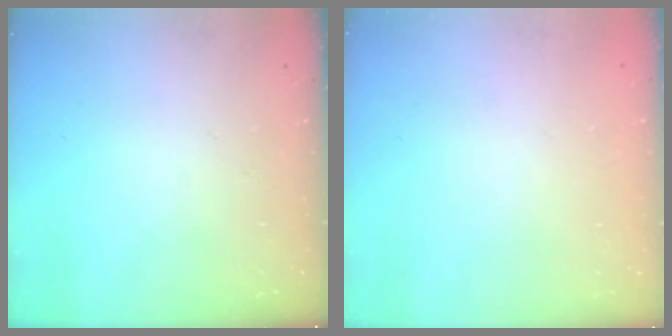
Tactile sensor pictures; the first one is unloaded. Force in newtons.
{"total": 2.2, "press": 2.2, "slide": 0.1}